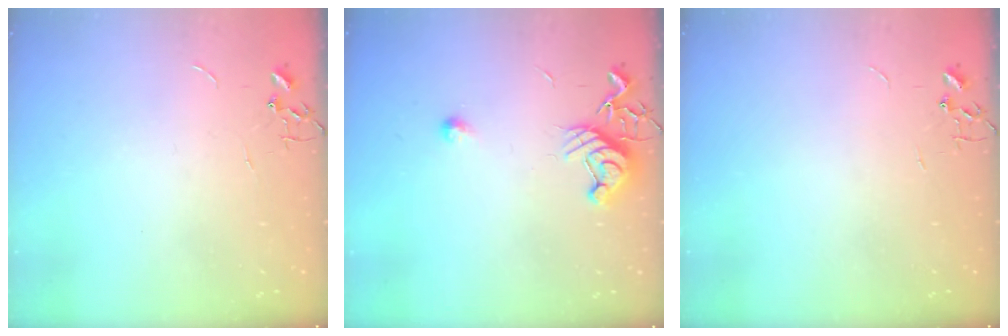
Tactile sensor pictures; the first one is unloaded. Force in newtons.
{"total": 9.8, "press": 9.8, "slide": 1.0}
{"total": 0.0}